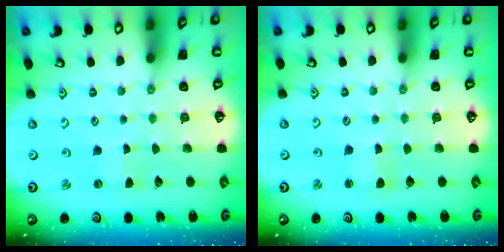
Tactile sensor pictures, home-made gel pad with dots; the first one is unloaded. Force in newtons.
{"total": 1.4, "press": 1.4, "slide": 0.2}